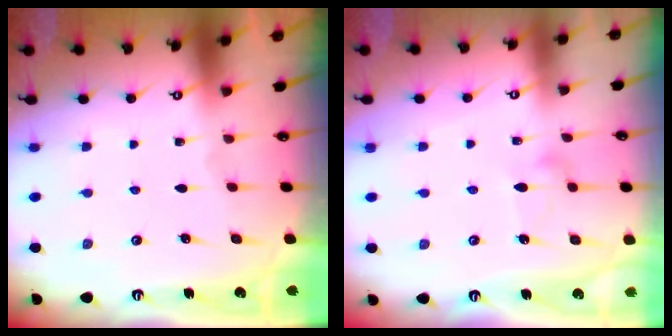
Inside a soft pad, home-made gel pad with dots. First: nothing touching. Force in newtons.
{"total": 7.0, "press": 7.0, "slide": 0.4}